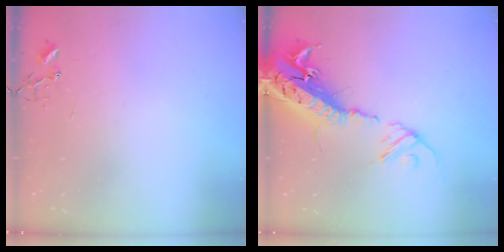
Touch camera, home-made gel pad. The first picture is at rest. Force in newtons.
{"total": 23.7, "press": 23.1, "slide": 5.3}